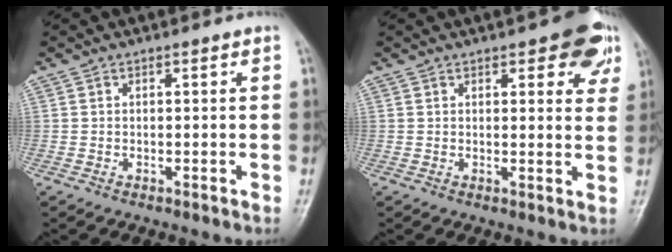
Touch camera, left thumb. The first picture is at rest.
{"total": 8.5, "force": [4.5, 3.5, 6.3], "torque": [-0.043, -0.014, 0.049]}